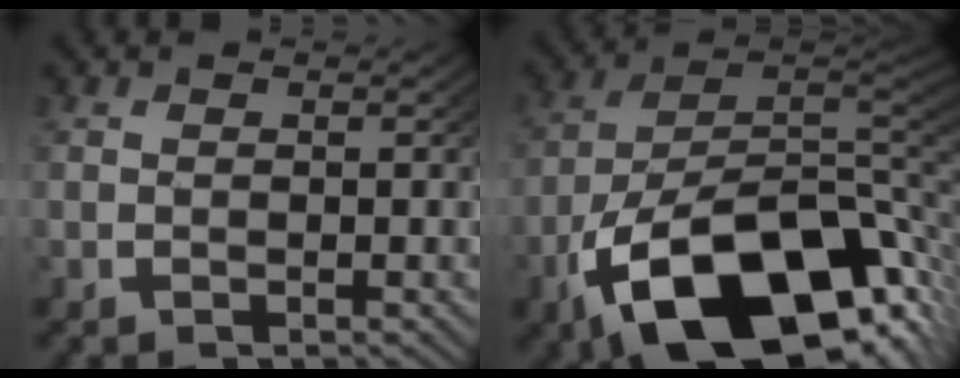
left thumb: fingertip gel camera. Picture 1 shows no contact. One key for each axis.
{"total": 20.6, "fx": -6.0, "fy": 12.6, "fz": 15.0, "tx": -0.251, "ty": -0.059, "tz": -0.073}